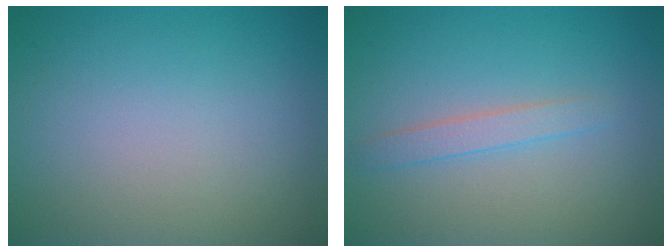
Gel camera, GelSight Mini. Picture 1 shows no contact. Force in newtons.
{"total": 1.6, "press": 1.6, "slide": 0.1}